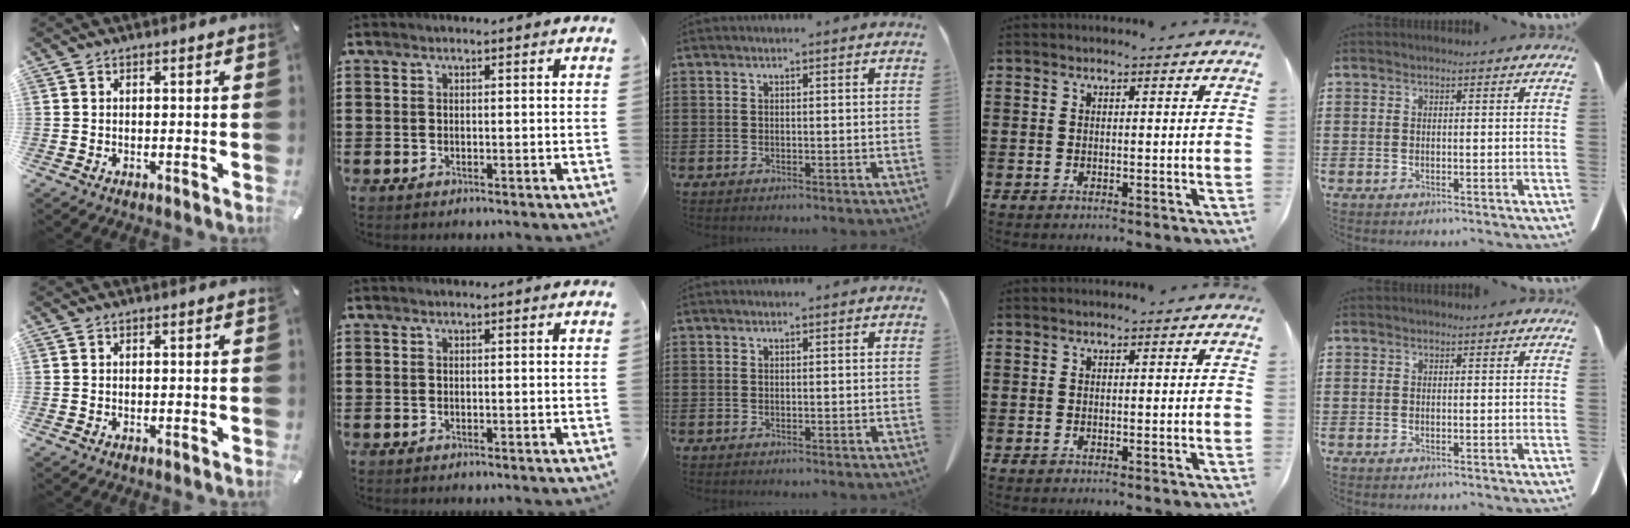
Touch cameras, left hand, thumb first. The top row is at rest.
{}